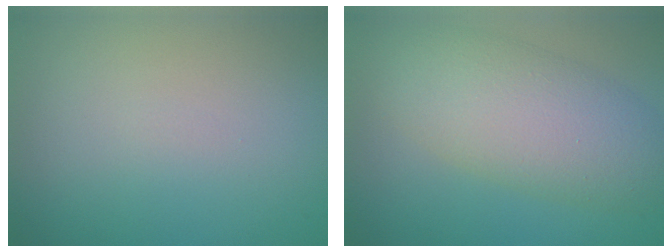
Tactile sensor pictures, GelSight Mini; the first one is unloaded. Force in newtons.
{"total": 7.0, "press": 7.0, "slide": 0.3}